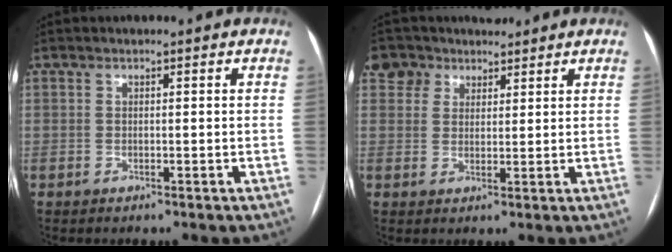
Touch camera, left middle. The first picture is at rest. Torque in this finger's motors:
{"motor_torque": [0.12, -0.26, -0.02, -0.01]}